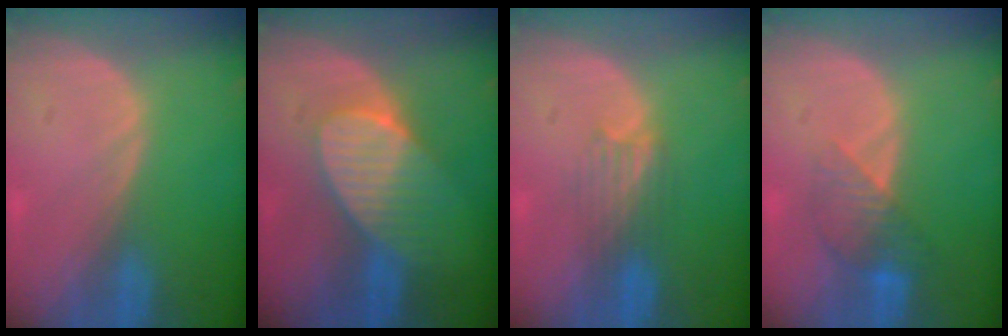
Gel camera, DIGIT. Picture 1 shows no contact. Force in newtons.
{"total": 7.0, "press": 6.9, "slide": 0.8}
{"total": 3.3, "press": 3.2, "slide": 0.6}
{"total": 4.2, "press": 4.2, "slide": 0.4}